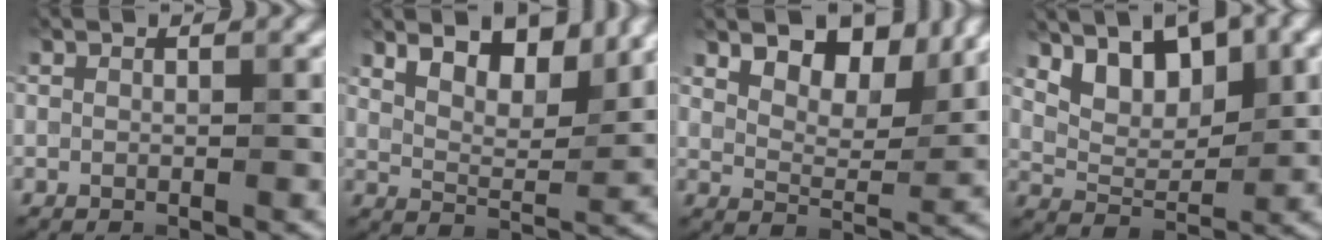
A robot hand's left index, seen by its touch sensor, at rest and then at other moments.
{"total": 6.6, "force": [4.6, 2.5, 4.0], "torque": [-0.070, -0.001, 0.064]}
{"total": 7.4, "force": [4.9, 3.5, 4.4], "torque": [-0.070, -0.001, 0.070]}
{"total": 5.6, "force": [2.7, 3.1, 3.8], "torque": [-0.066, -0.006, 0.044]}